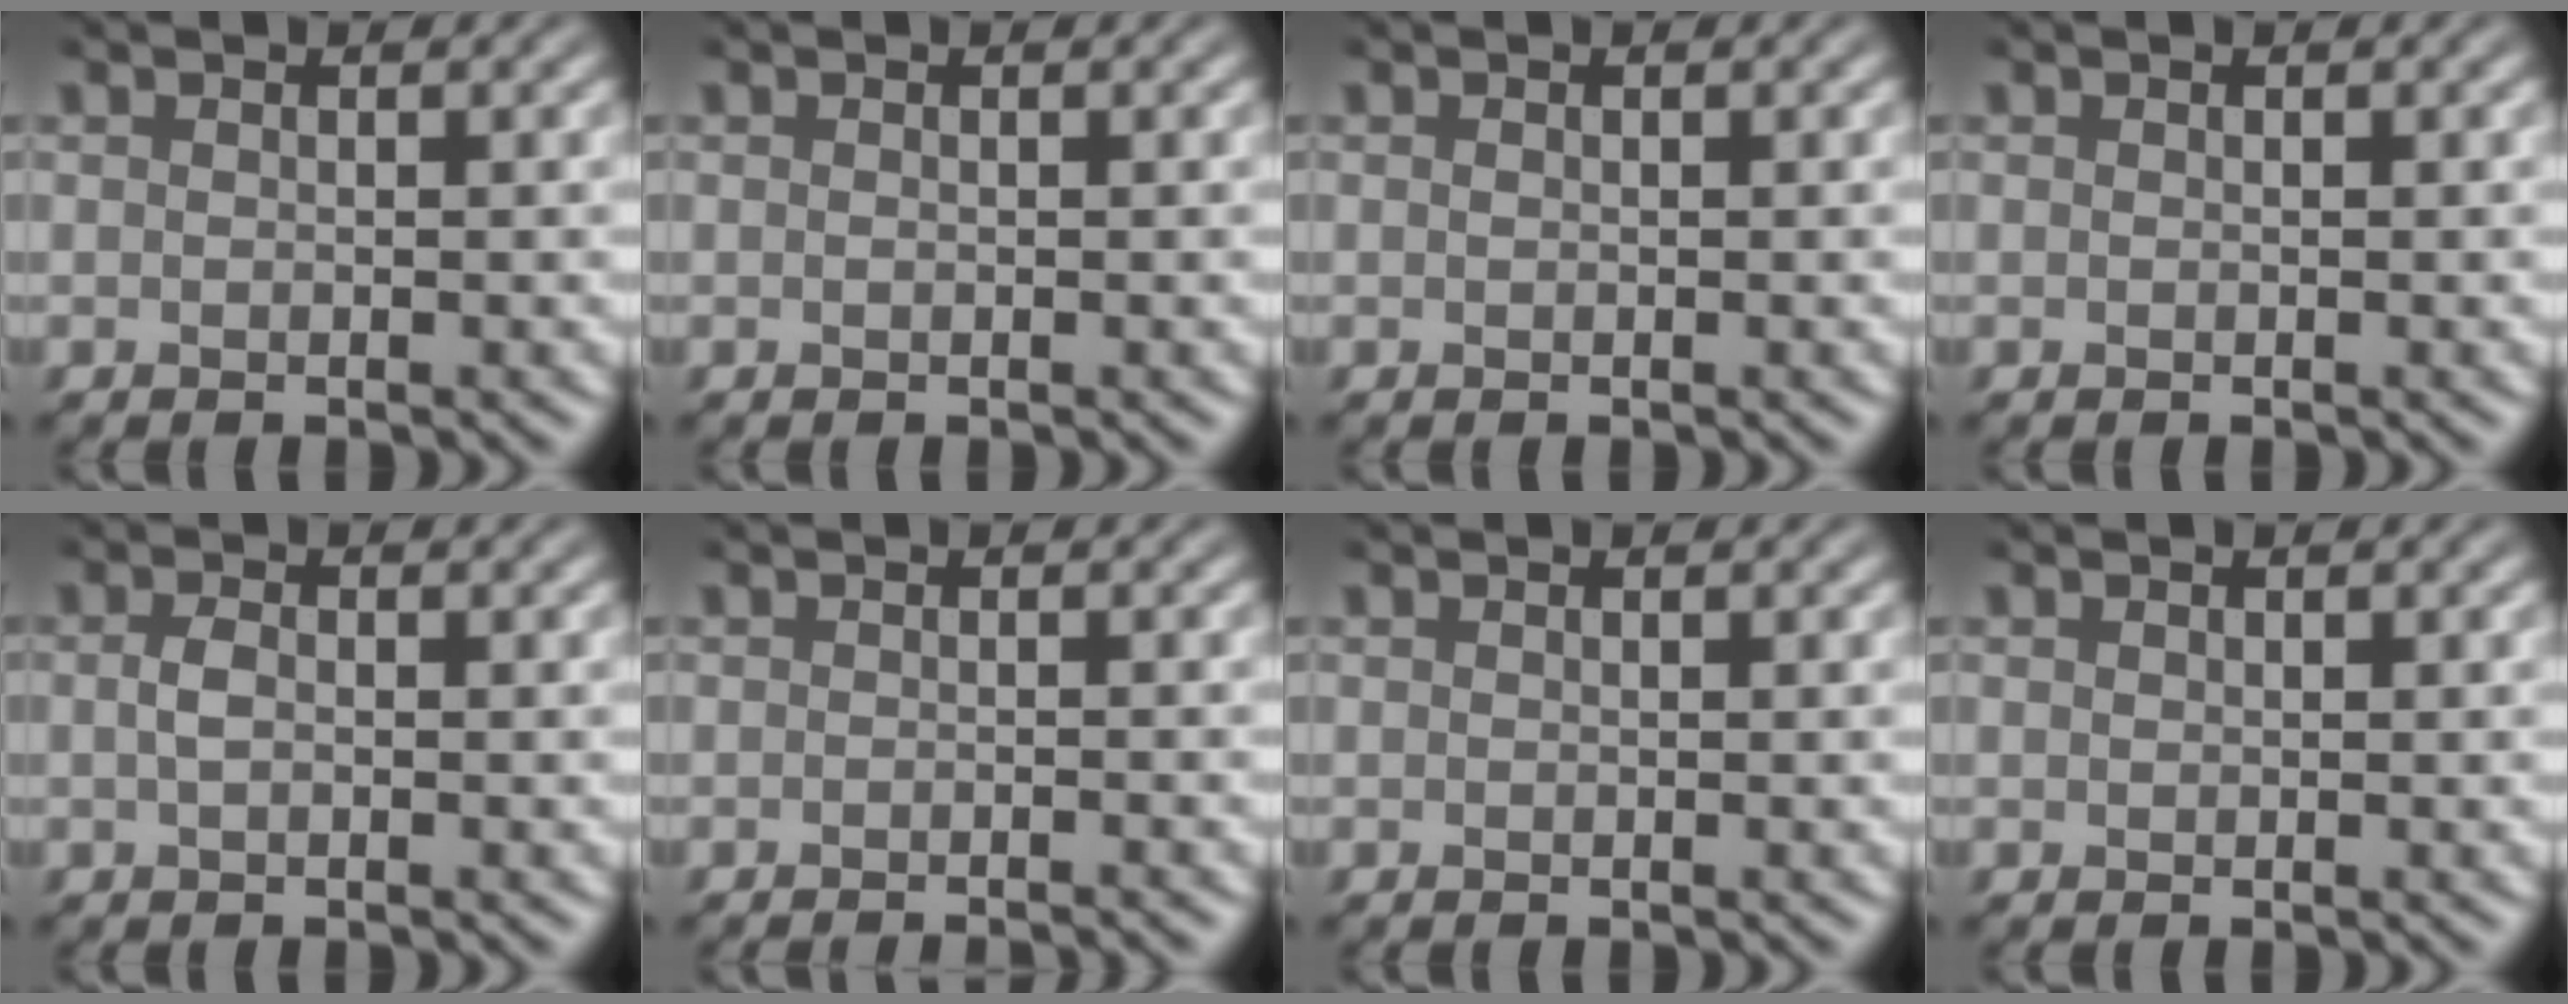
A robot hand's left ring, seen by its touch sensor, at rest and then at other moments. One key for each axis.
{"total": 0.0}
{"total": 0.0}
{"total": 0.0}
{"total": 1.3, "fx": -0.1, "fy": 0.6, "fz": 1.1, "tx": -0.028, "ty": 0.001, "tz": -0.004}
{"total": 1.8, "fx": -1.4, "fy": 0.4, "fz": 1.1, "tx": 0.002, "ty": 0.000, "tz": -0.020}
{"total": 0.0}
{"total": 0.0}